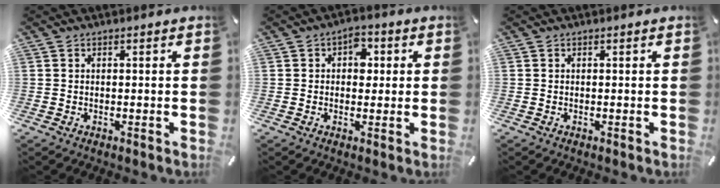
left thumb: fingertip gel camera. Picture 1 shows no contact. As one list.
[{"total": 4.5, "force": [0.6, 3.3, 3.0], "torque": [-0.023, -0.004, -0.001]}, {"total": 0.0}]